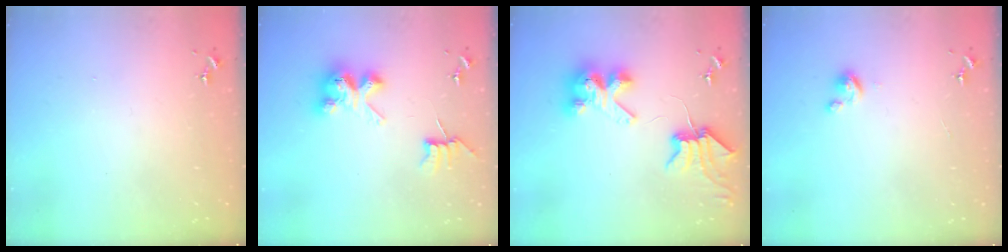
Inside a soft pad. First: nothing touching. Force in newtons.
{"total": 9.9, "press": 9.8, "slide": 0.9}
{"total": 9.2, "press": 9.1, "slide": 1.1}
{"total": 3.5, "press": 3.5, "slide": 0.3}